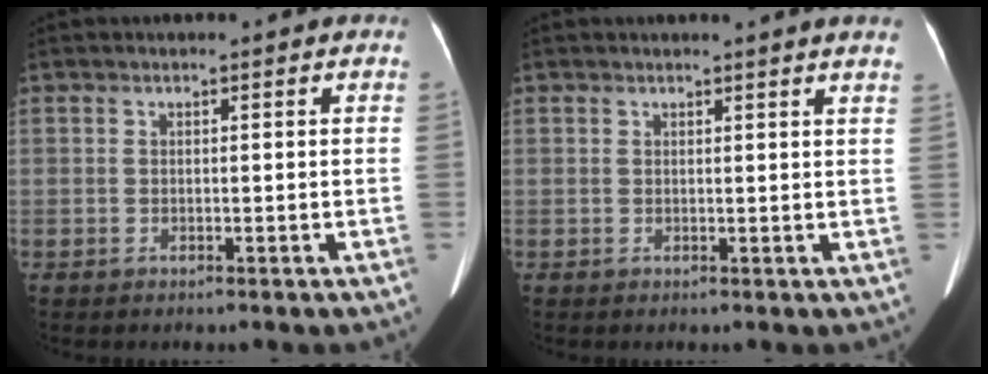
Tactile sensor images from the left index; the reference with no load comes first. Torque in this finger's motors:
{"motor_torque": [0.87, -0.90, 0.34, 0.07]}